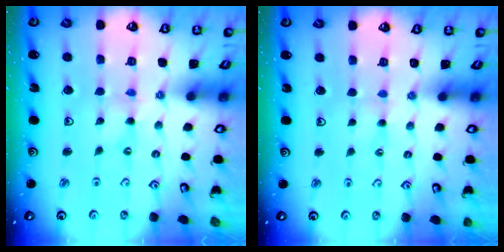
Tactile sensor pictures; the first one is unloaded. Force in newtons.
{"total": 0.8, "press": 0.8, "slide": 0.3}